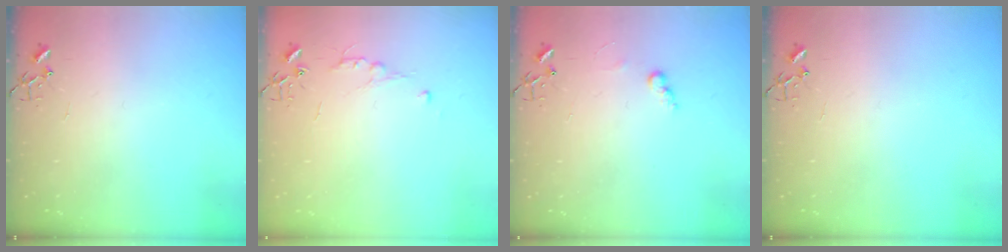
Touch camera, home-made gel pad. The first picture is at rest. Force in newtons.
{"total": 4.8, "press": 4.8, "slide": 0.7}
{"total": 6.1, "press": 6.1, "slide": 0.3}
{"total": 0.0}